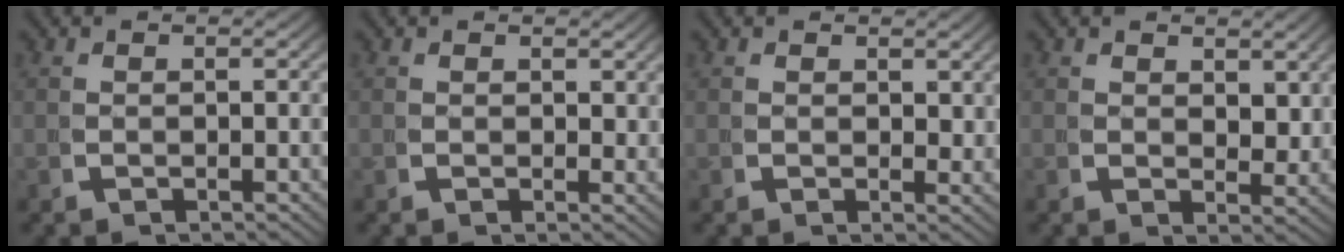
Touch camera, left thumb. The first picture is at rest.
{"total": 0.9, "force": [0.7, 0.4, 0.3], "torque": [-0.002, -0.008, 0.012]}
{"total": 1.2, "force": [1.0, 0.6, 0.4], "torque": [-0.003, -0.009, 0.017]}
{"total": 2.1, "force": [1.7, 0.8, 0.8], "torque": [-0.002, -0.012, 0.032]}